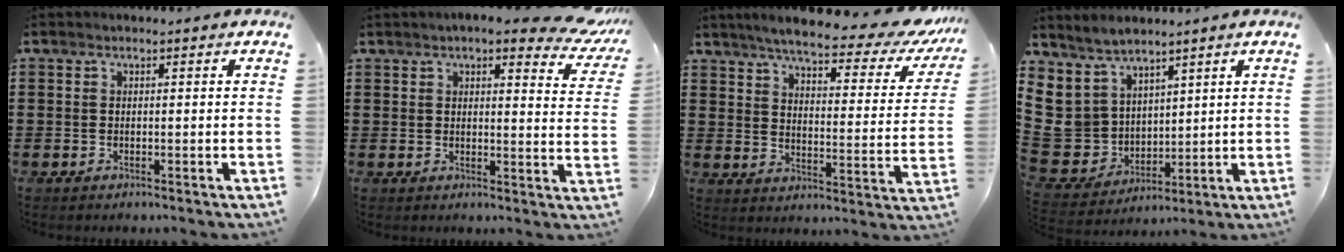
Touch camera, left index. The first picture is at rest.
{"total": 5.7, "force": [4.7, 0.8, 3.2], "torque": [-0.060, -0.015, 0.081]}
{"total": 7.3, "force": [6.2, 0.8, 3.8], "torque": [-0.084, -0.040, 0.101]}
{"total": 8.9, "force": [4.5, 7.5, 1.8], "torque": [-0.104, -0.029, 0.093]}